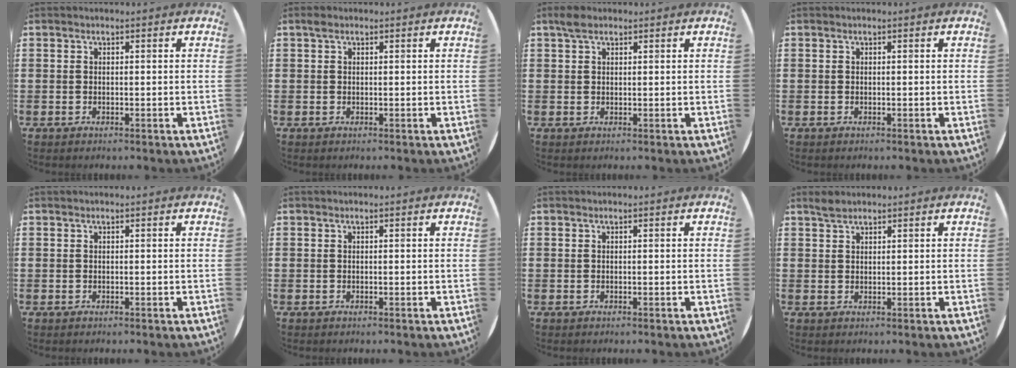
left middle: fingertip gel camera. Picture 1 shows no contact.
{"total": 0.7, "force": [0.5, 0.5, 0.3], "torque": [0.000, 0.001, 0.008]}
{"total": 1.8, "force": [1.4, 0.9, 0.8], "torque": [-0.010, 0.002, 0.024]}
{"total": 0.0}
{"total": 0.0}
{"total": 0.0}
{"total": 0.0}
{"total": 1.6, "force": [1.5, 0.4, 0.4], "torque": [-0.011, 0.003, 0.028]}